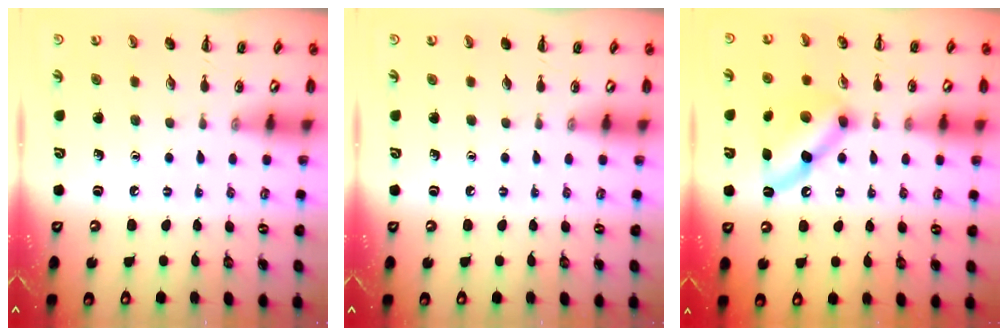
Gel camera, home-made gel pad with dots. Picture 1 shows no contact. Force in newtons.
{"total": 0.0}
{"total": 10.7, "press": 10.7, "slide": 0.9}